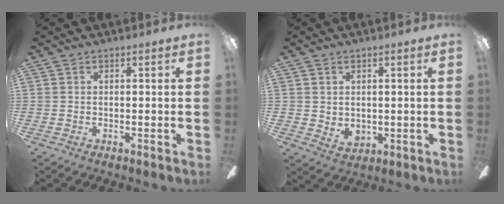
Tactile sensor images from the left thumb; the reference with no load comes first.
{"total": 3.2, "force": [1.1, 2.7, 1.3], "torque": [-0.020, -0.002, 0.021]}